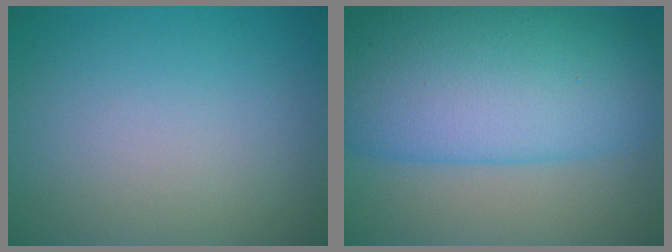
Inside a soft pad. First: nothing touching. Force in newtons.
{"total": 14.1, "press": 14.1, "slide": 0.4}